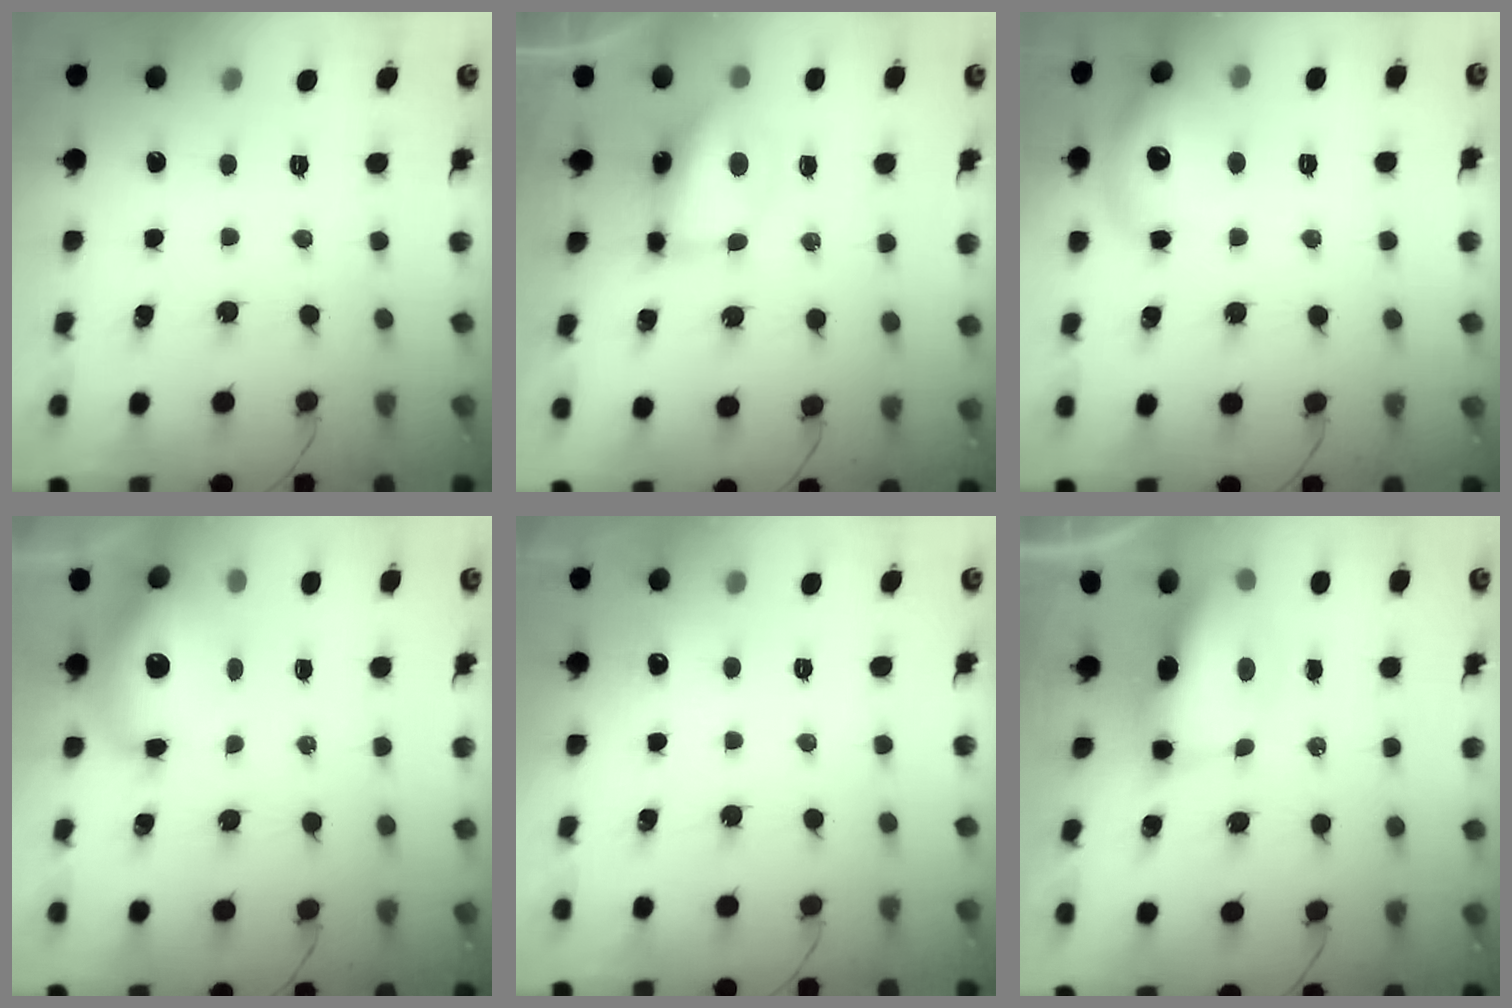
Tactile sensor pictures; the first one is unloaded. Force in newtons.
{"total": 8.0, "press": 8.0, "slide": 0.8}
{"total": 17.3, "press": 13.1, "slide": 11.4}
{"total": 12.5, "press": 12.1, "slide": 2.9}
{"total": 4.1, "press": 3.9, "slide": 1.4}
{"total": 10.6, "press": 10.3, "slide": 2.2}